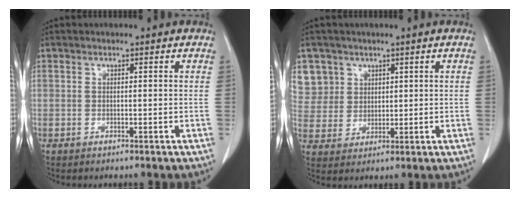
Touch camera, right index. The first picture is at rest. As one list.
[{"total": 7.9, "force": [4.2, 6.7, 0.0], "torque": [0.001, 0.013, 0.096]}]